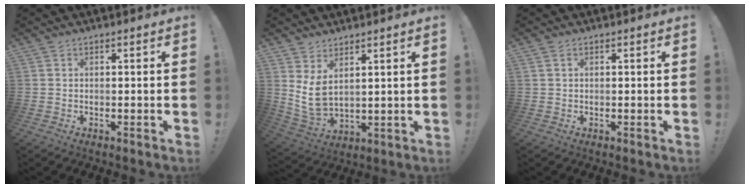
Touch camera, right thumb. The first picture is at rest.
{"total": 7.8, "force": [3.9, 4.1, 5.4], "torque": [-0.110, -0.031, 0.077]}
{"total": 1.0, "force": [0.4, 0.7, 0.6], "torque": [-0.011, 0.003, 0.008]}